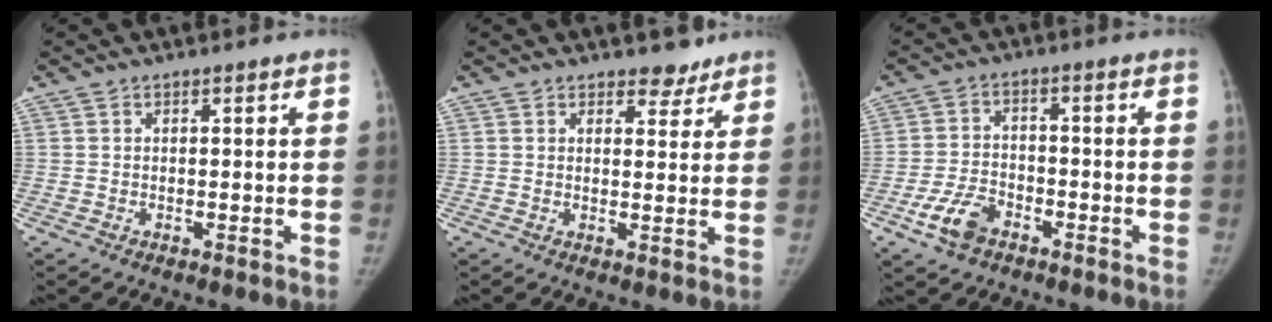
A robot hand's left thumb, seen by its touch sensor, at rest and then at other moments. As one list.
[{"total": 3.6, "force": [3.0, 2.0, 0.7], "torque": [0.016, -0.020, 0.040]}, {"total": 6.9, "force": [-4.0, 4.1, 3.8], "torque": [-0.073, 0.019, -0.073]}]